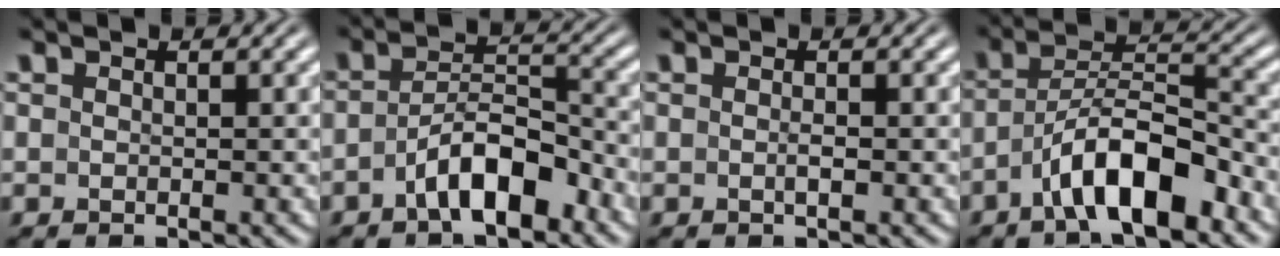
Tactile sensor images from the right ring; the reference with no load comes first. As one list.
[{"total": 5.0, "force": [-3.1, 2.0, 3.5], "torque": [-0.047, -0.003, -0.048]}, {"total": 0.7, "force": [-0.3, 0.0, 0.6], "torque": [-0.013, 0.000, -0.007]}, {"total": 6.0, "force": [-2.7, 2.6, 4.7], "torque": [-0.077, -0.011, -0.041]}]